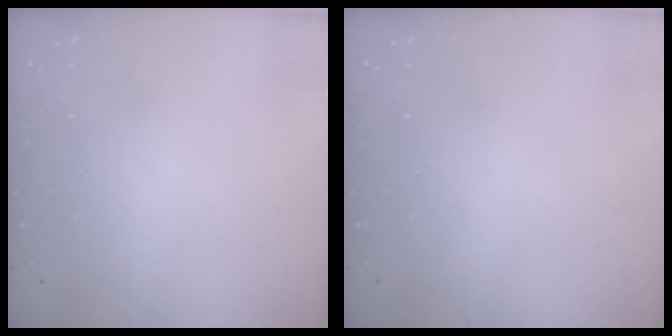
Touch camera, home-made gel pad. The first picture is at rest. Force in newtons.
{"total": 0.0}